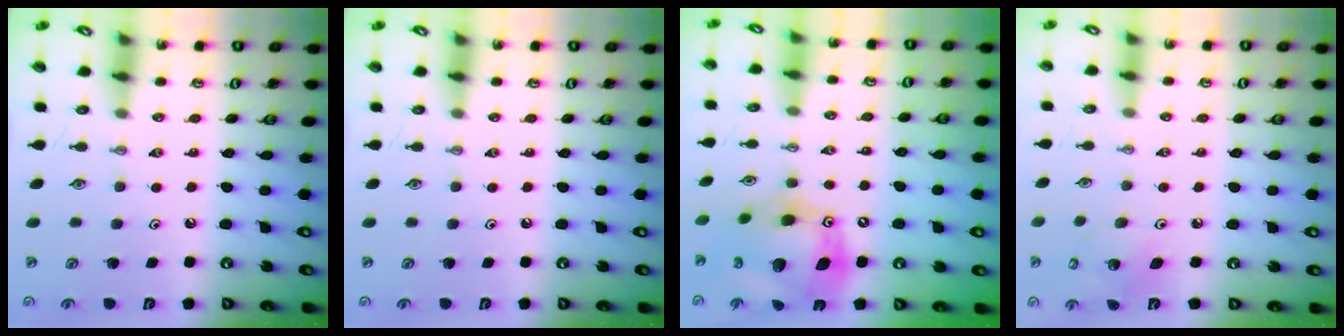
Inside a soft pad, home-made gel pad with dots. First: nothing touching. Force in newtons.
{"total": 0.0}
{"total": 17.9, "press": 17.8, "slide": 1.8}
{"total": 4.8, "press": 4.8, "slide": 0.2}